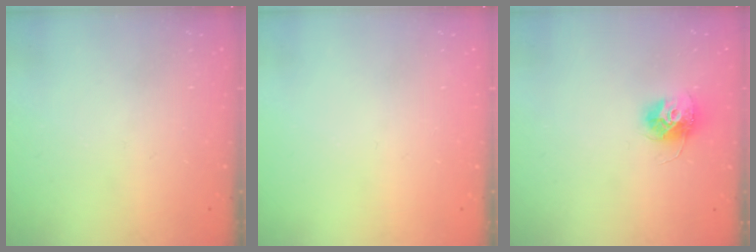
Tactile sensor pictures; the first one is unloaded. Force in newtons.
{"total": 0.0}
{"total": 10.9, "press": 10.9, "slide": 0.7}